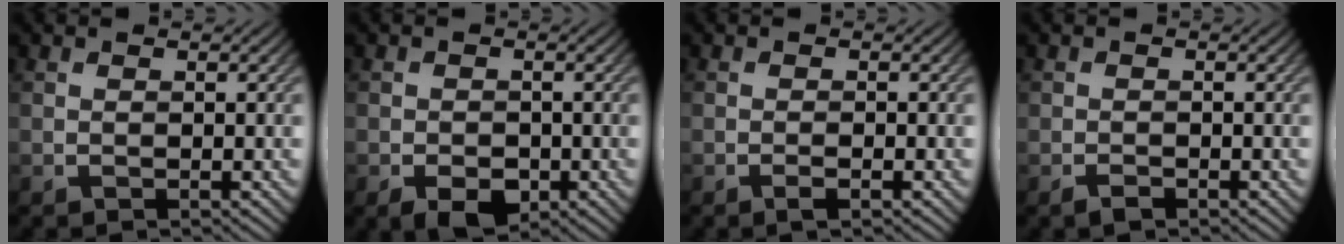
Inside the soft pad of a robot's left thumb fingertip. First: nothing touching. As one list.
[{"total": 3.5, "force": [-1.7, 2.3, 2.0], "torque": [-0.035, -0.009, -0.029]}, {"total": 1.3, "force": [-0.7, 0.1, 1.1], "torque": [-0.018, 0.002, -0.015]}, {"total": 1.2, "force": [-0.9, 0.6, 0.6], "torque": [-0.013, -0.002, -0.018]}]